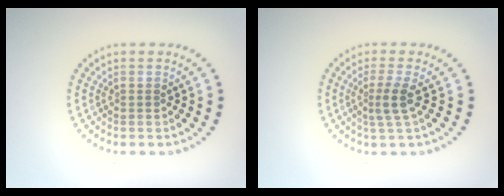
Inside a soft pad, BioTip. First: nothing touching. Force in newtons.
{"total": 2.1, "press": 1.6, "slide": 1.4}